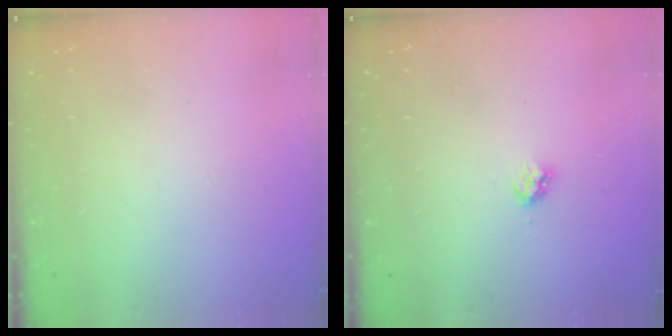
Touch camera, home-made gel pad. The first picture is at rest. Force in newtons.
{"total": 2.8, "press": 2.8, "slide": 0.2}